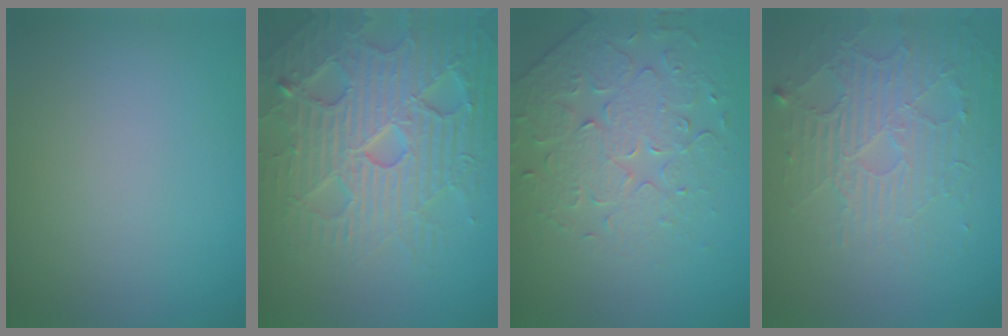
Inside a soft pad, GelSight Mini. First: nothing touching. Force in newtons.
{"total": 7.5, "press": 7.4, "slide": 1.4}
{"total": 4.2, "press": 4.1, "slide": 1.2}
{"total": 4.1, "press": 3.4, "slide": 2.3}